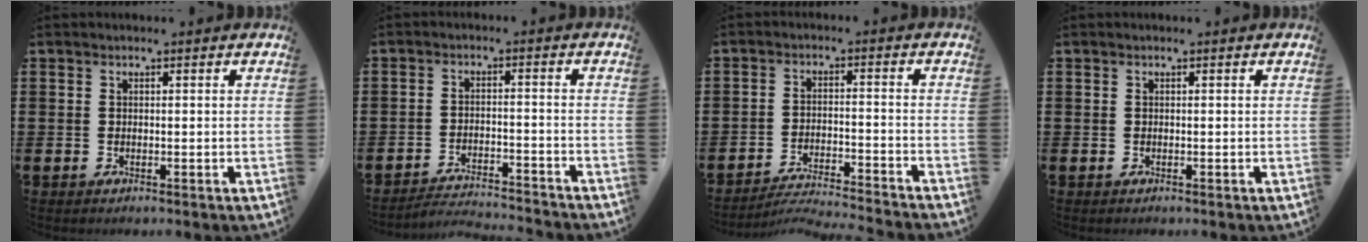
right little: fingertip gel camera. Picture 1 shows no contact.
{"total": 2.8, "force": [-2.8, -0.1, 0.0], "torque": [-0.005, 0.003, -0.061]}
{"total": 3.2, "force": [-3.2, -0.3, 0.6], "torque": [-0.013, -0.002, -0.067]}
{"total": 0.0}